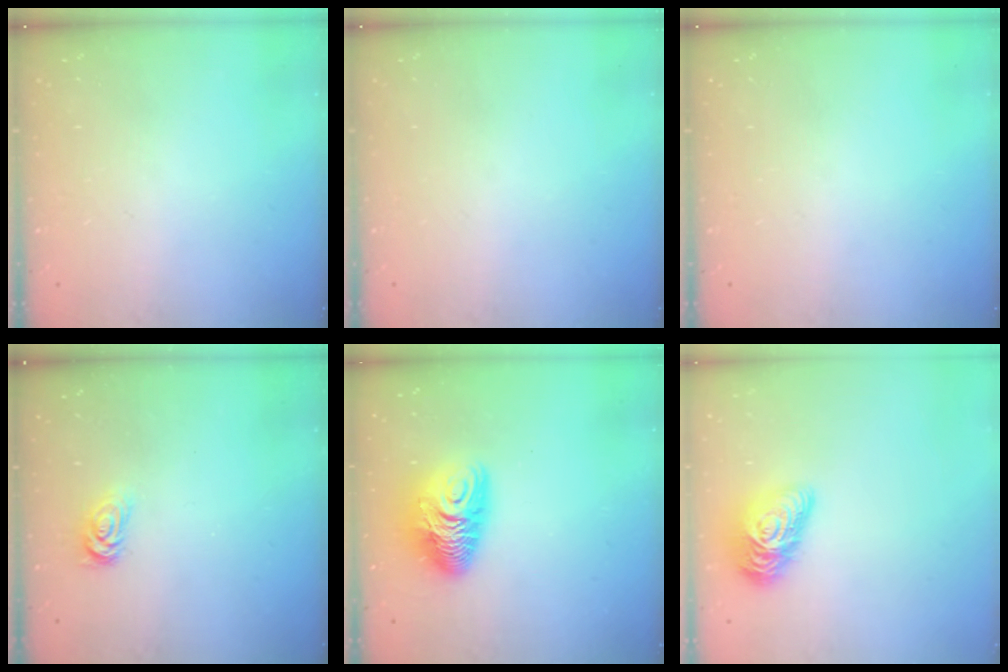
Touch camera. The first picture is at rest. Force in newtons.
{"total": 0.0}
{"total": 0.0}
{"total": 2.6, "press": 2.6, "slide": 0.4}
{"total": 10.9, "press": 10.8, "slide": 1.2}
{"total": 14.2, "press": 14.2, "slide": 0.8}